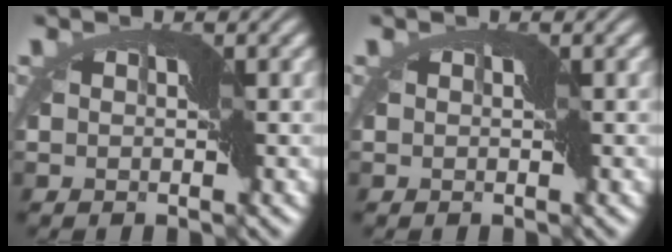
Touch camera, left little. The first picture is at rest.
{"total": 0.0}